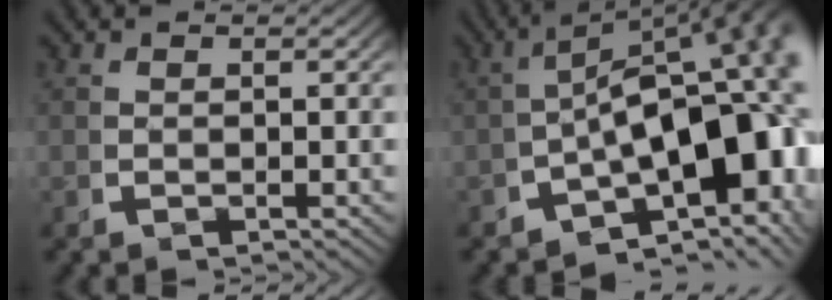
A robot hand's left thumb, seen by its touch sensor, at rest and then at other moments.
{"total": 17.8, "force": [-1.9, 10.3, 14.3], "torque": [-0.192, -0.030, -0.024]}